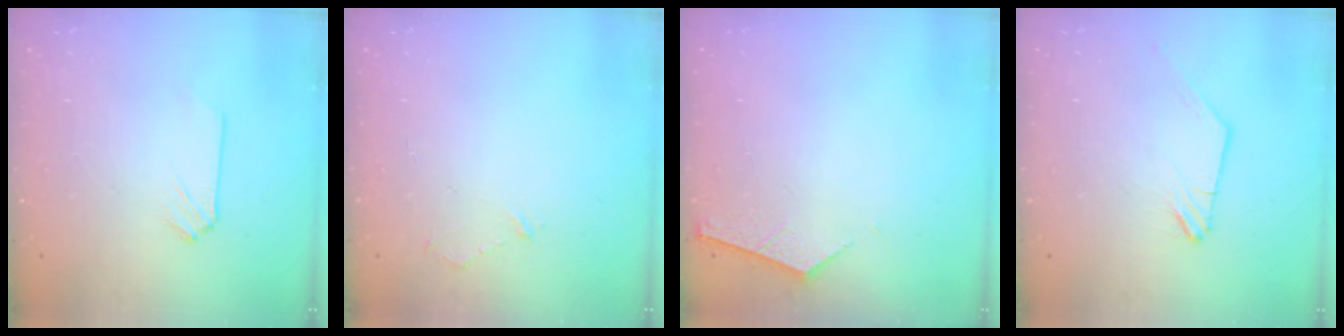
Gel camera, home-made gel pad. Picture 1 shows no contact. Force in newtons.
{"total": 3.0, "press": 3.0, "slide": 0.3}
{"total": 4.3, "press": 4.3, "slide": 0.4}
{"total": 0.0}